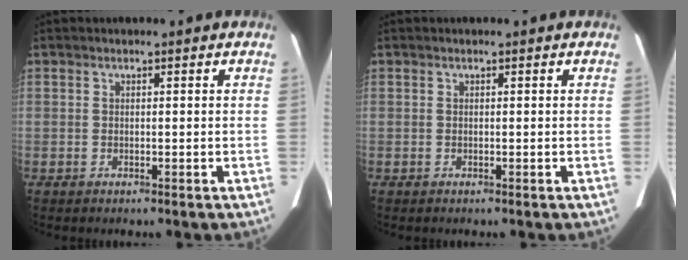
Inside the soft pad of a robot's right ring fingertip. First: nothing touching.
{"total": 0.0}